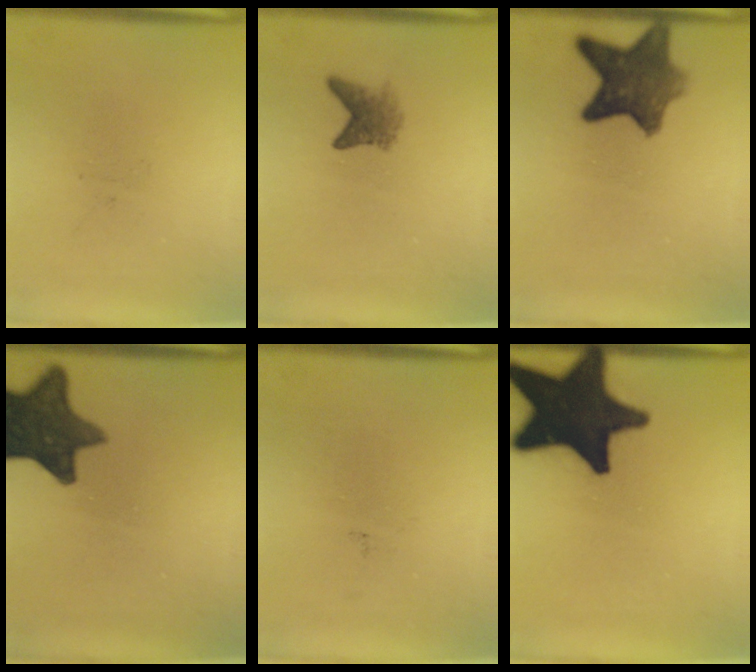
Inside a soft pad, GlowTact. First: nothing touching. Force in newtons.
{"total": 2.7}
{"total": 9.3}
{"total": 12.9}
{"total": 0.0}
{"total": 20.2}